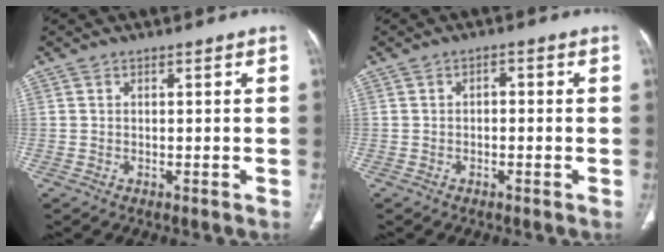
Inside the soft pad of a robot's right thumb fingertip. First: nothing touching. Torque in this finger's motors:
{"motor_torque": [-0.21, 0.29, -0.11, 0.06, 0.02]}